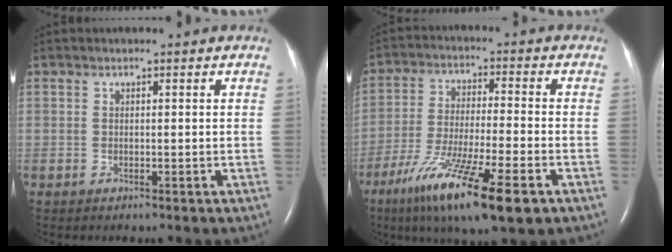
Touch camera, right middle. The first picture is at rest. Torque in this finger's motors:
{"motor_torque": [1.47, -0.66, 0.39, 0.16]}